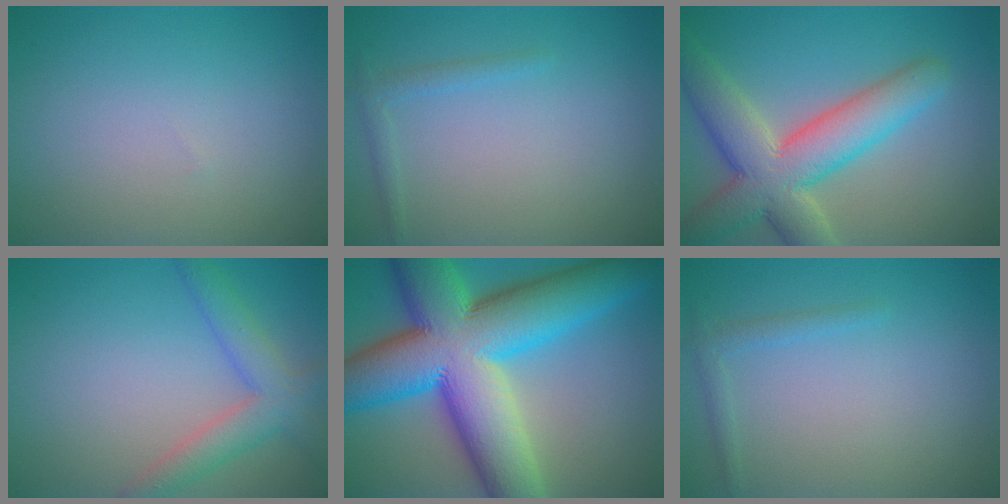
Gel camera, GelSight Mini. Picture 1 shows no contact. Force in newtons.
{"total": 1.2, "press": 1.2, "slide": 0.1}
{"total": 8.8, "press": 8.8, "slide": 0.6}
{"total": 4.1, "press": 4.1, "slide": 0.3}
{"total": 18.0, "press": 18.0, "slide": 0.6}
{"total": 1.2, "press": 1.2, "slide": 0.1}